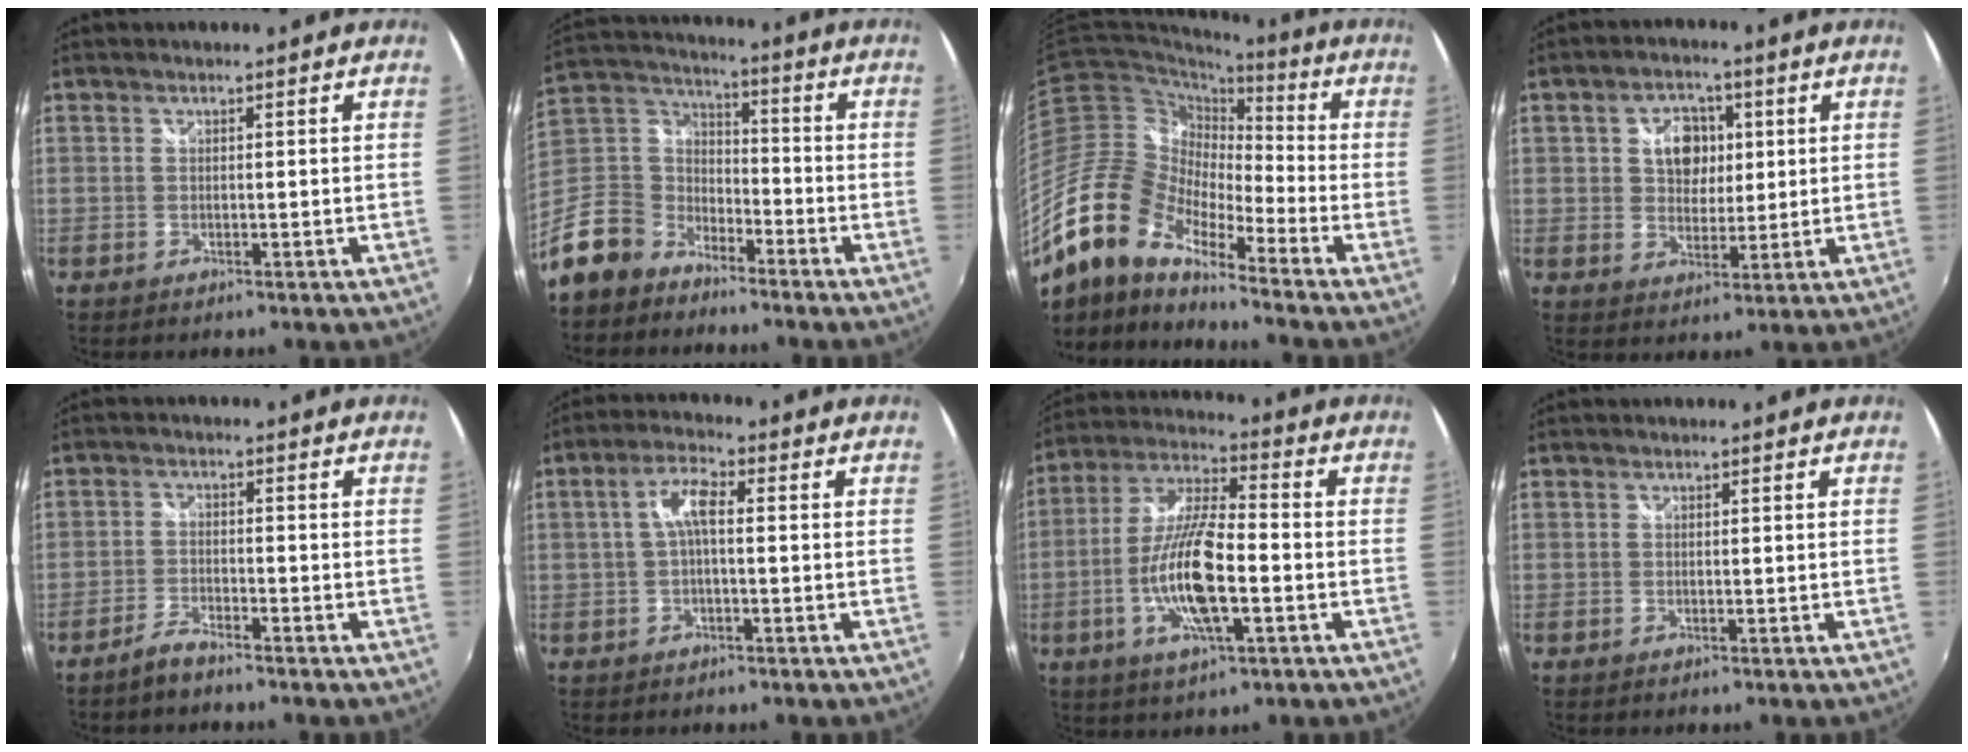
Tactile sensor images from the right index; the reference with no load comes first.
{"total": 14.0, "force": [-9.4, 9.2, 4.8], "torque": [-0.134, 0.026, -0.179]}
{"total": 18.2, "force": [-12.8, 7.5, 10.5], "torque": [-0.192, -0.015, -0.261]}
{"total": 7.4, "force": [1.8, 5.8, 4.3], "torque": [-0.071, 0.015, 0.032]}
{"total": 3.3, "force": [-3.0, 0.6, 1.3], "torque": [-0.045, 0.000, -0.061]}
{"total": 4.8, "force": [-0.1, 1.4, 4.6], "torque": [-0.092, 0.015, -0.002]}
{"total": 14.4, "force": [-4.0, 3.9, 13.3], "torque": [-0.271, -0.005, -0.079]}
{"total": 0.0}